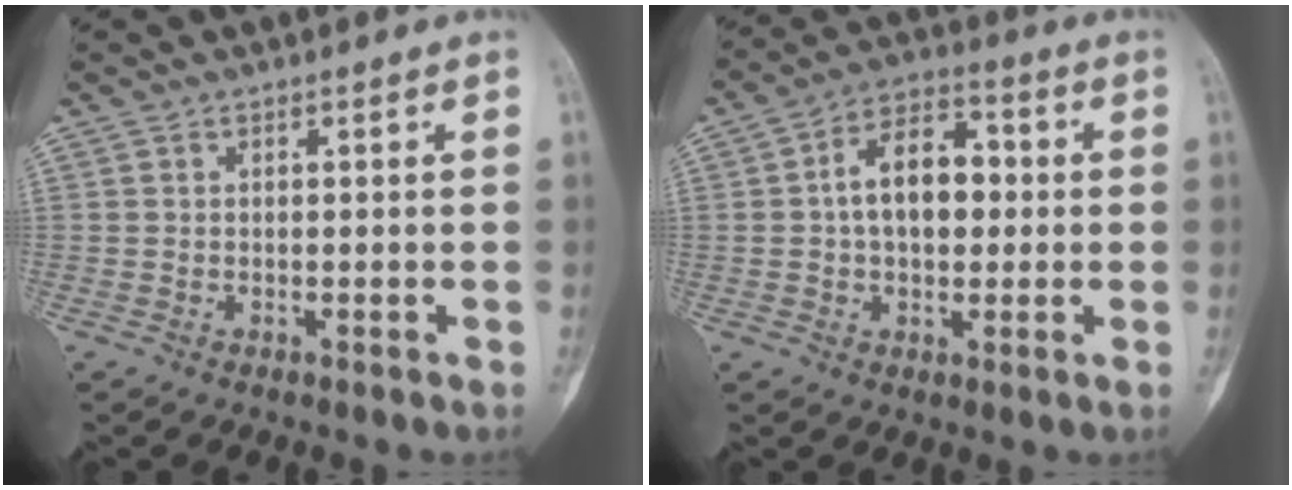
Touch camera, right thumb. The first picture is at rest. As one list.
[{"total": 11.6, "force": [0.8, 7.2, 9.0], "torque": [-0.122, 0.023, 0.006]}]